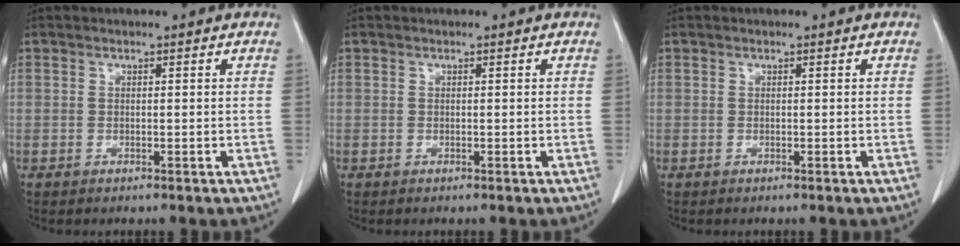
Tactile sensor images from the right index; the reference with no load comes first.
{"total": 0.0}
{"total": 0.0}